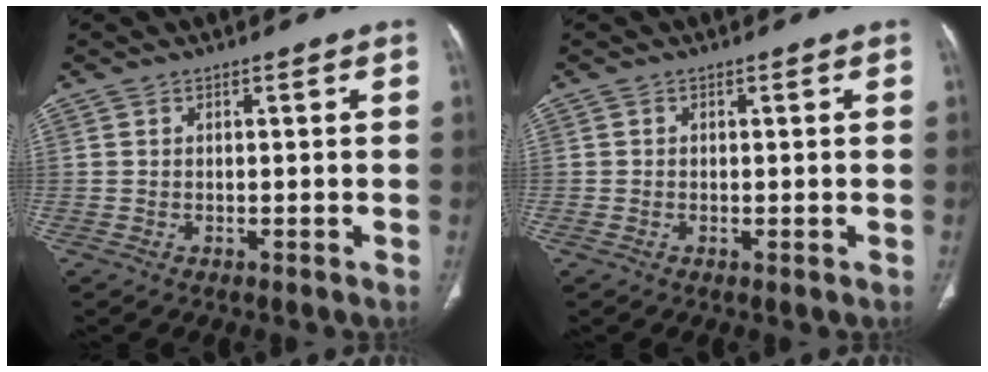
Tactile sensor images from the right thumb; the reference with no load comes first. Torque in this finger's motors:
{"motor_torque": [0.69, 0.76, -0.06, 0.47, 0.02]}